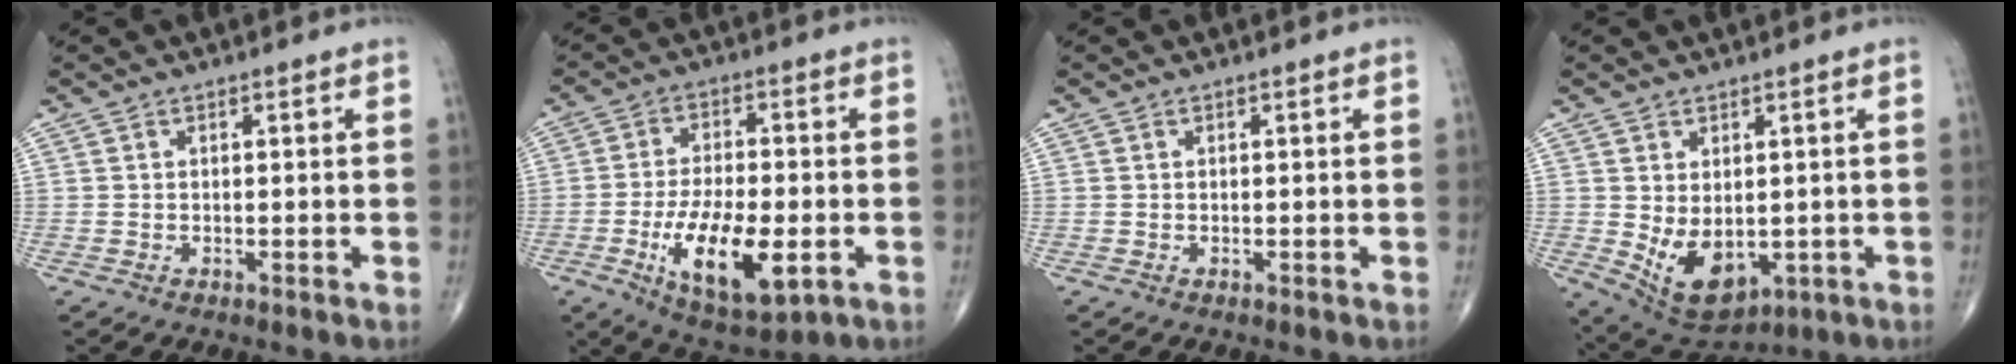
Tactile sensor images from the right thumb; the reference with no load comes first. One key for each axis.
{"total": 14.7, "fx": -4.4, "fy": 6.1, "fz": 12.7, "tx": -0.213, "ty": 0.003, "tz": -0.063}
{"total": 0.0}
{"total": 9.9, "fx": -1.2, "fy": 6.2, "fz": 7.7, "tx": -0.111, "ty": -0.009, "tz": 0.008}